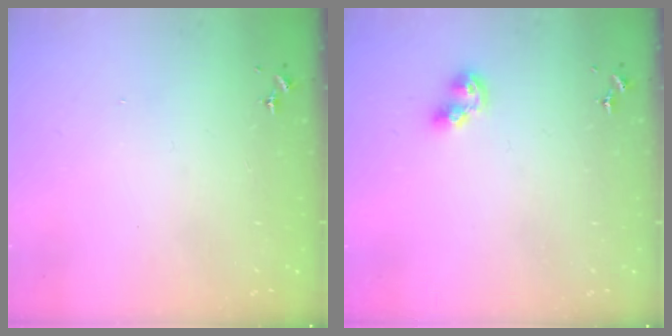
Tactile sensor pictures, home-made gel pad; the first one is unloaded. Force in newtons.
{"total": 7.0, "press": 7.0, "slide": 0.5}